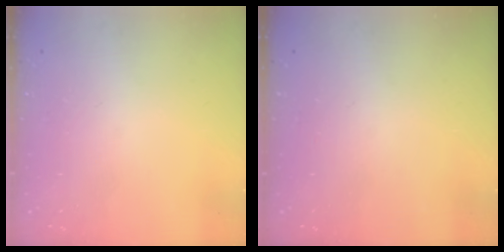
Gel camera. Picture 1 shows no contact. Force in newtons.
{"total": 0.0}